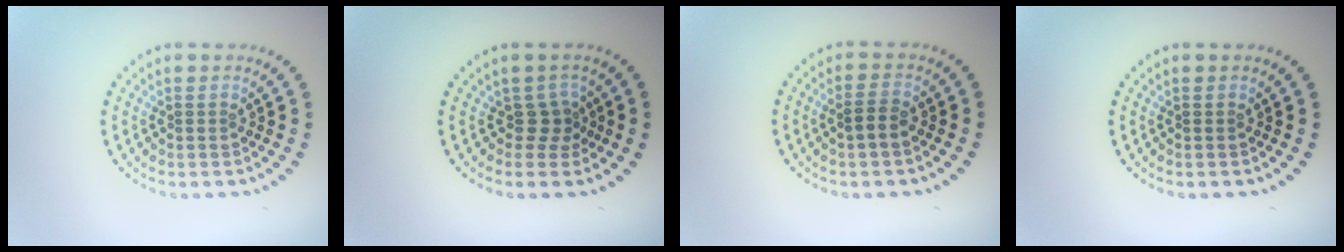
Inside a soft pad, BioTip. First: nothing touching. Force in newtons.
{"total": 1.9, "press": 1.2, "slide": 1.5}
{"total": 1.7, "press": 1.6, "slide": 0.5}
{"total": 0.0}